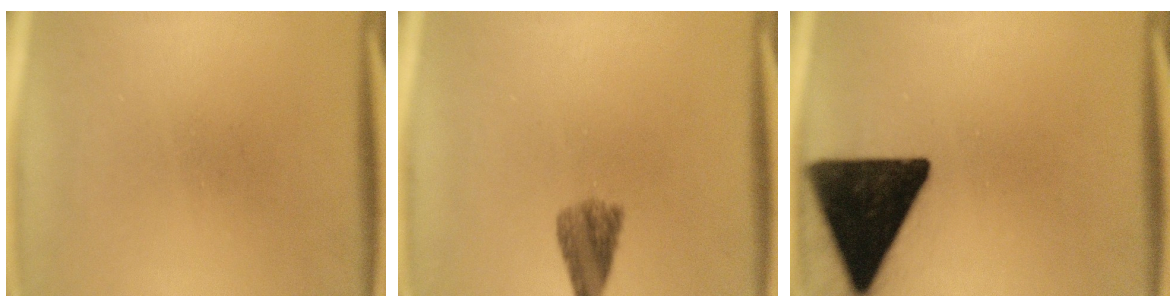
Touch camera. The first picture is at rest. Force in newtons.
{"total": 4.5}
{"total": 17.7}